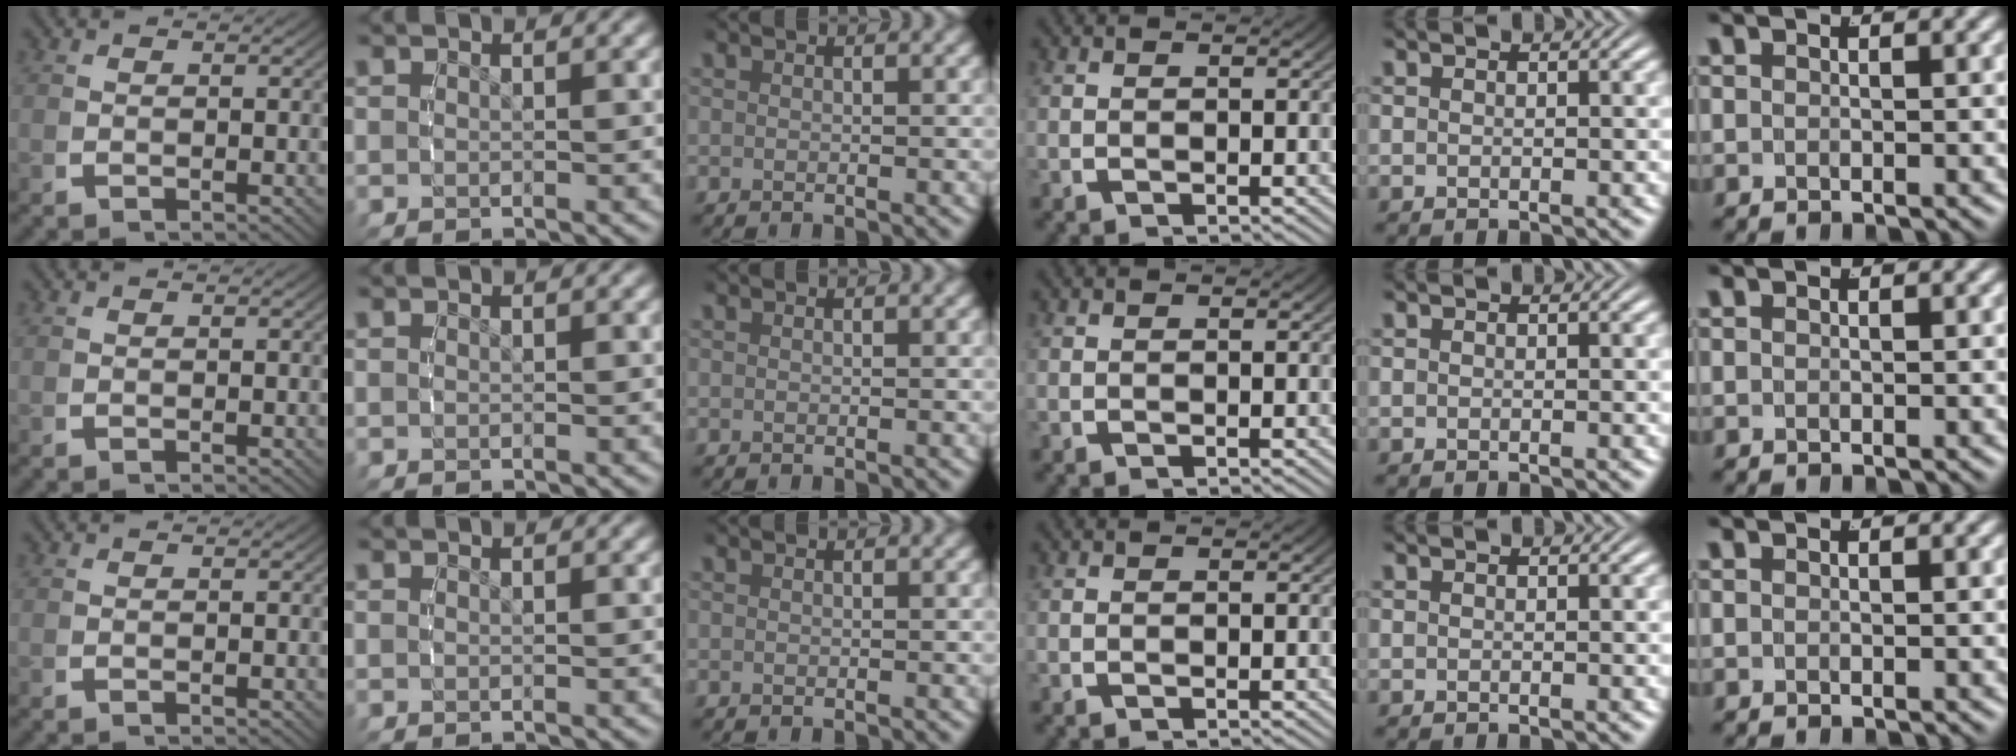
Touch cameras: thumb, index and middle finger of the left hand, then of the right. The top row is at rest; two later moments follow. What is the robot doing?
{"motion": "reach", "object": "air blower"}